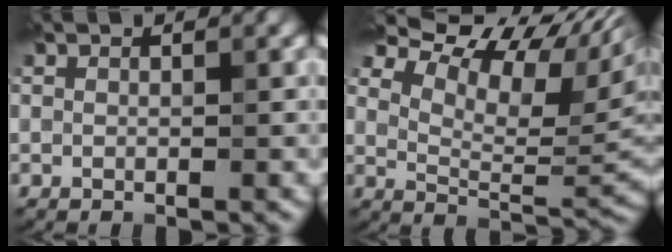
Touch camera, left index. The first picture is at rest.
{"total": 12.4, "force": [8.0, 4.7, 8.2], "torque": [-0.147, 0.029, 0.131]}